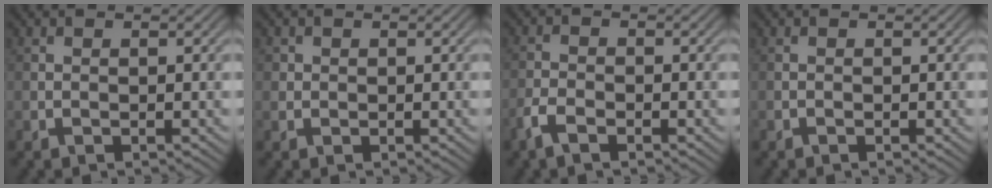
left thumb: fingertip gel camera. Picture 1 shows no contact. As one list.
[{"total": 1.2, "force": [0.2, 1.2, 0.2], "torque": [-0.002, -0.004, 0.003]}, {"total": 3.0, "force": [-2.0, 1.3, 1.8], "torque": [-0.042, -0.003, -0.046]}, {"total": 0.0}]